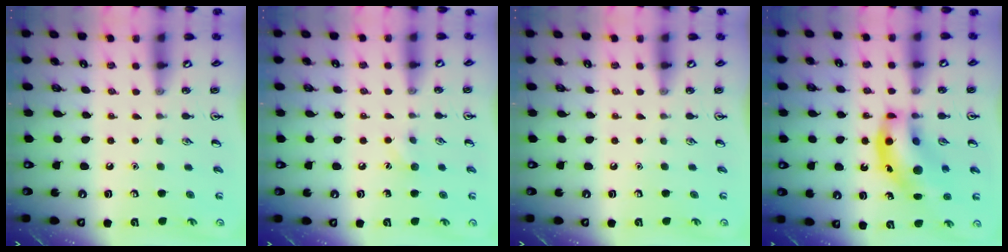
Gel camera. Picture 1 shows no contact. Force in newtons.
{"total": 5.3, "press": 5.1, "slide": 1.6}
{"total": 0.0}
{"total": 15.9, "press": 15.6, "slide": 3.2}